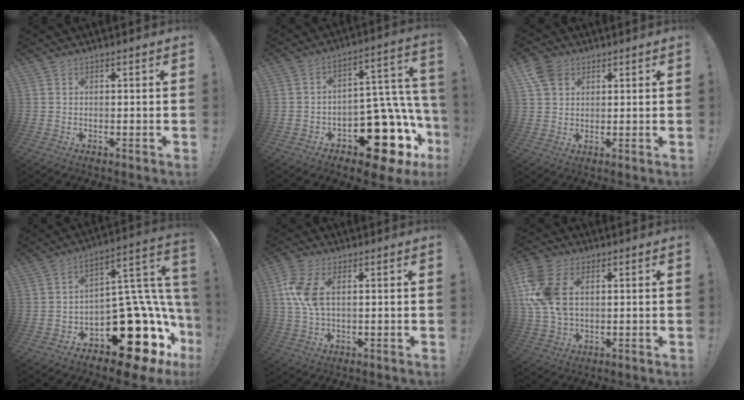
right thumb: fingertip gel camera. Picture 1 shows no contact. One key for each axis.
{"total": 18.4, "fx": -8.4, "fy": 10.6, "fz": 12.6, "tx": -0.121, "ty": 0.044, "tz": -0.123}
{"total": 6.4, "fx": 3.3, "fy": 4.7, "fz": 2.7, "tx": -0.043, "ty": -0.009, "tz": 0.065}
{"total": 21.3, "fx": -9.3, "fy": 11.3, "fz": 15.6, "tx": -0.176, "ty": 0.042, "tz": -0.139}
{"total": 8.8, "fx": 1.8, "fy": 4.6, "fz": 7.2, "tx": -0.151, "ty": -0.002, "tz": 0.033}
{"total": 14.1, "fx": 3.1, "fy": 9.4, "fz": 10.0, "tx": -0.219, "ty": -0.001, "tz": 0.059}